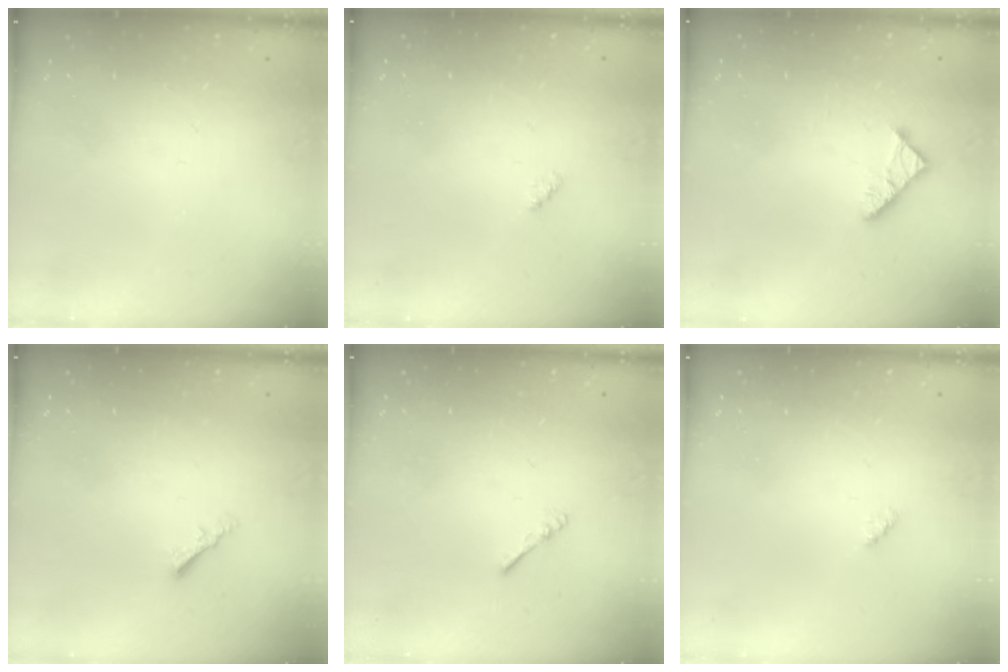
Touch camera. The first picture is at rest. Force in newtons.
{"total": 2.4, "press": 2.4, "slide": 0.4}
{"total": 4.4, "press": 4.4, "slide": 0.6}
{"total": 2.2, "press": 2.2, "slide": 0.4}
{"total": 2.2, "press": 2.2, "slide": 0.4}
{"total": 2.4, "press": 2.4, "slide": 0.4}